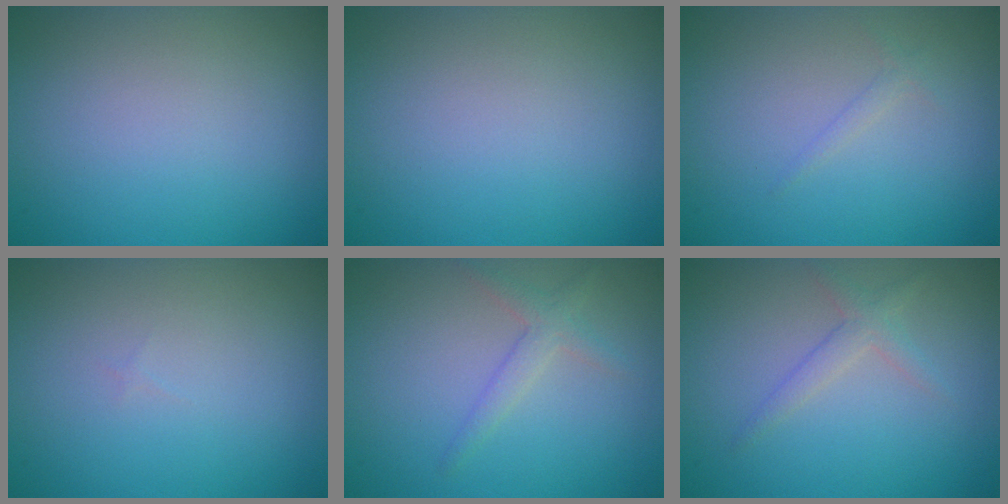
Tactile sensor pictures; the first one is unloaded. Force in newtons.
{"total": 0.0}
{"total": 0.6, "press": 0.6, "slide": 0.1}
{"total": 0.0}
{"total": 1.8, "press": 1.8, "slide": 0.1}
{"total": 1.6, "press": 1.6, "slide": 0.1}